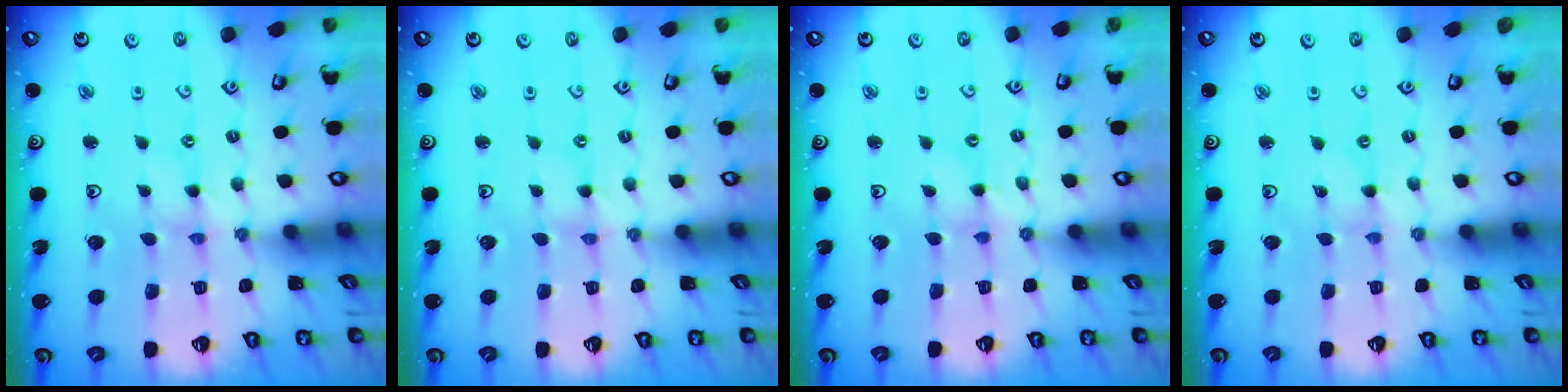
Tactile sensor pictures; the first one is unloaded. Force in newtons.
{"total": 0.0}
{"total": 0.6, "press": 0.6, "slide": 0.2}
{"total": 0.0}